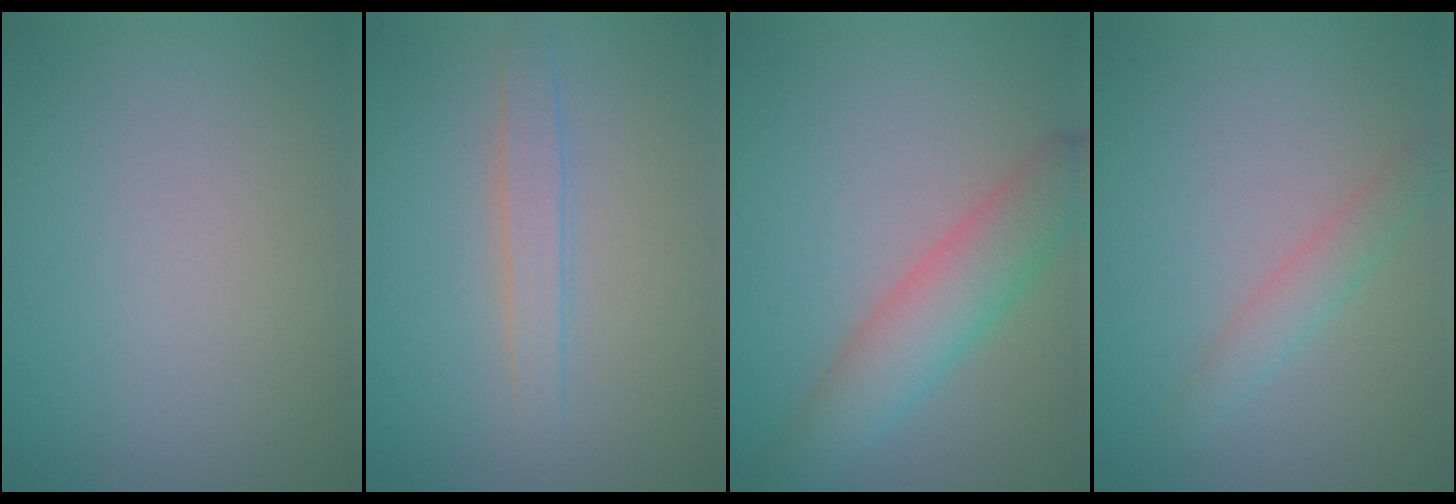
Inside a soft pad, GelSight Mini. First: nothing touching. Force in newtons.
{"total": 1.8, "press": 1.8, "slide": 0.1}
{"total": 5.4, "press": 5.4, "slide": 0.1}
{"total": 2.1, "press": 2.1, "slide": 0.0}